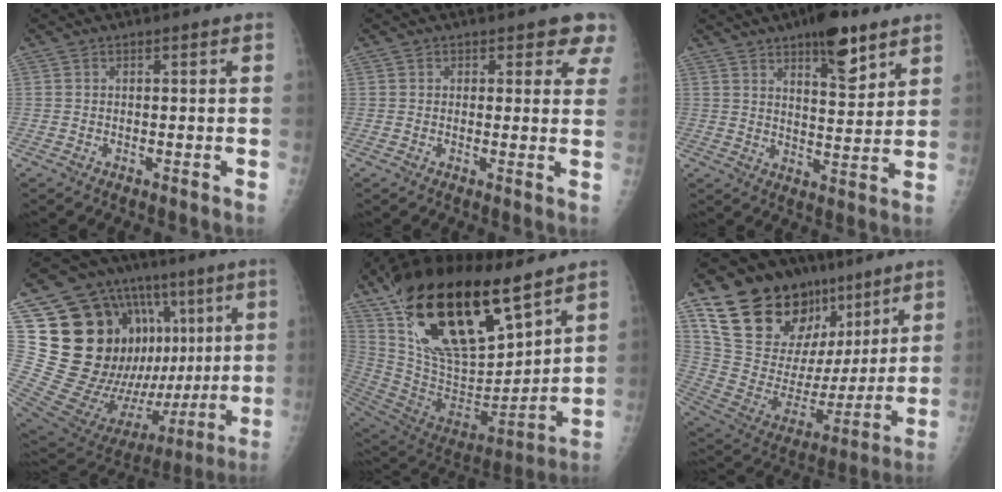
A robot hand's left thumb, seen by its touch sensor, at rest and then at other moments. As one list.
[{"total": 5.3, "force": [3.8, 3.1, 2.1], "torque": [0.024, -0.017, 0.028]}, {"total": 10.7, "force": [6.8, 3.8, 7.3], "torque": [-0.088, -0.041, 0.103]}, {"total": 34.5, "force": [6.5, 17.4, 29.1], "torque": [-0.431, 0.017, 0.127]}, {"total": 31.1, "force": [17.9, 13.5, 21.5], "torque": [-0.372, -0.047, 0.316]}, {"total": 27.9, "force": [15.0, 16.6, 16.6], "torque": [-0.232, -0.014, 0.271]}]